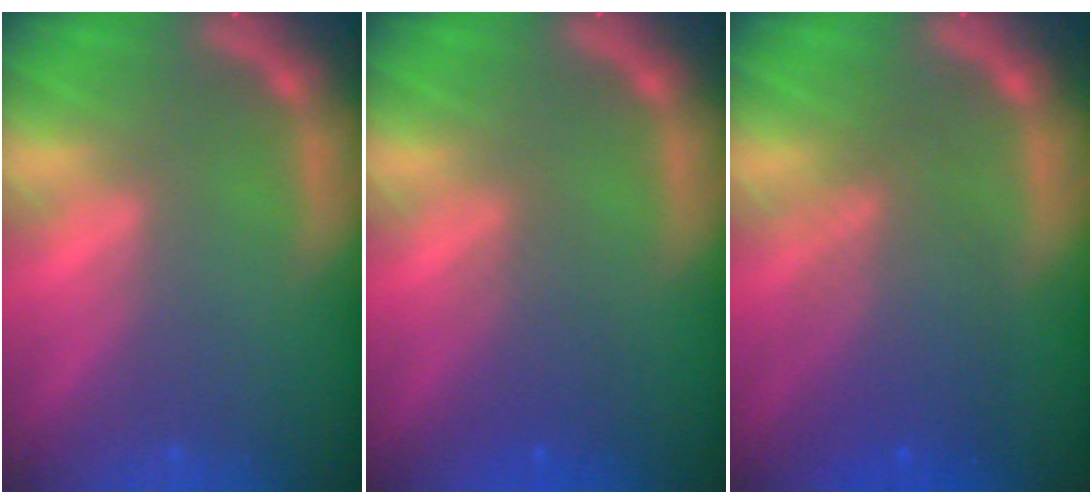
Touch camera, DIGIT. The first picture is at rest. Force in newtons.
{"total": 2.5}
{"total": 6.0}